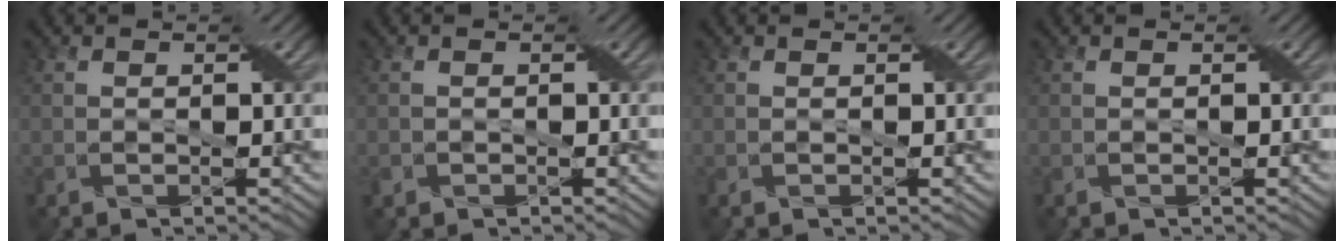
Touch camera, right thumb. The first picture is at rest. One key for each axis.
{"total": 0.8, "fx": -0.4, "fy": 0.6, "fz": 0.1, "tx": -0.005, "ty": -0.003, "tz": -0.008}
{"total": 0.0}
{"total": 0.0}